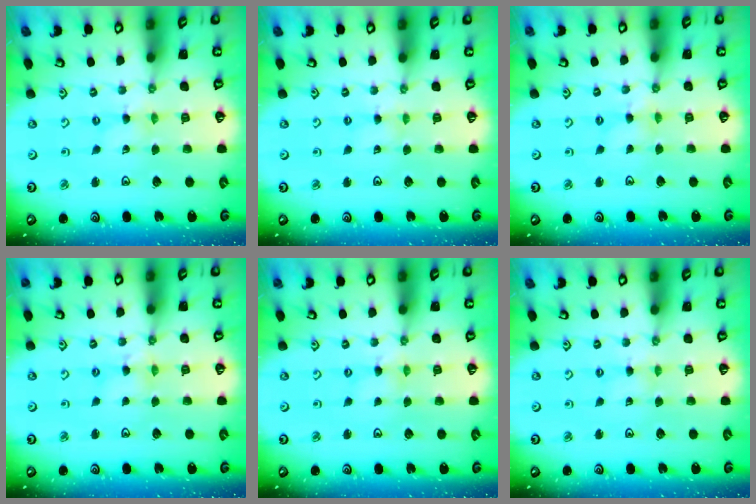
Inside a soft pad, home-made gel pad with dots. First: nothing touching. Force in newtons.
{"total": 2.0, "press": 2.0, "slide": 0.3}
{"total": 1.9, "press": 1.9, "slide": 0.3}
{"total": 3.0, "press": 3.0, "slide": 0.3}
{"total": 0.9, "press": 0.8, "slide": 0.2}
{"total": 2.0, "press": 2.0, "slide": 0.3}